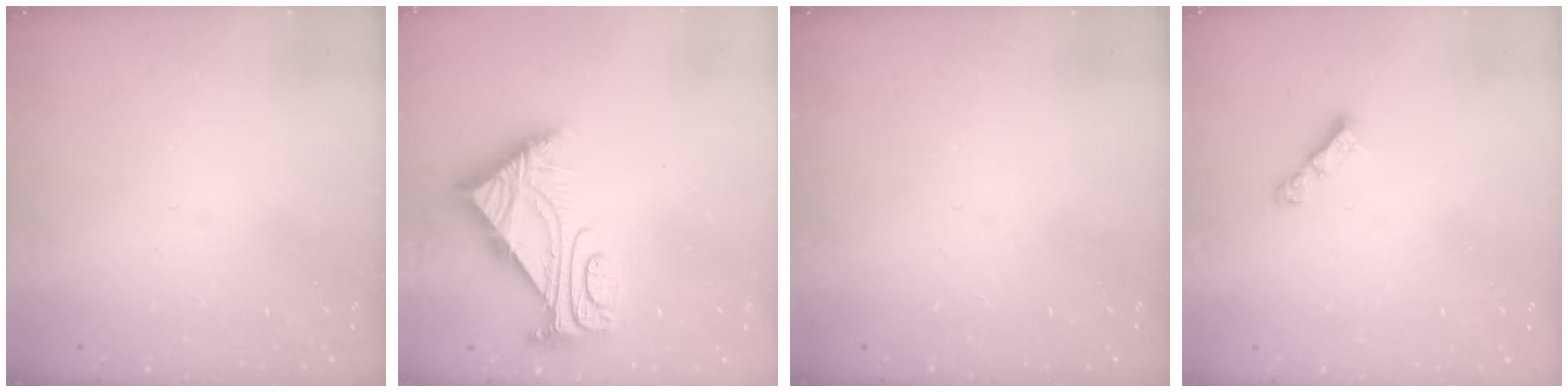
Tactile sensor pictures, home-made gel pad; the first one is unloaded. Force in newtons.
{"total": 5.9, "press": 5.9, "slide": 0.5}
{"total": 0.0}
{"total": 3.8, "press": 3.8, "slide": 0.2}